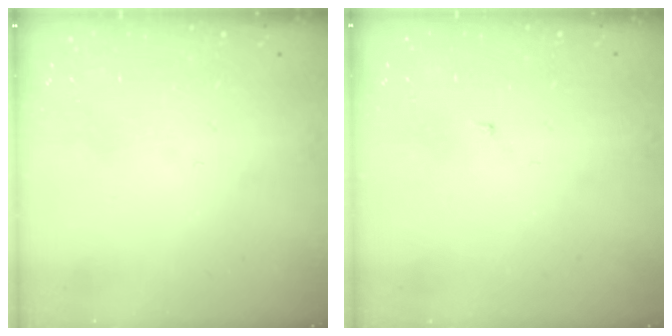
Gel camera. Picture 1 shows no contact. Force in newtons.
{"total": 1.4, "press": 1.3, "slide": 0.1}